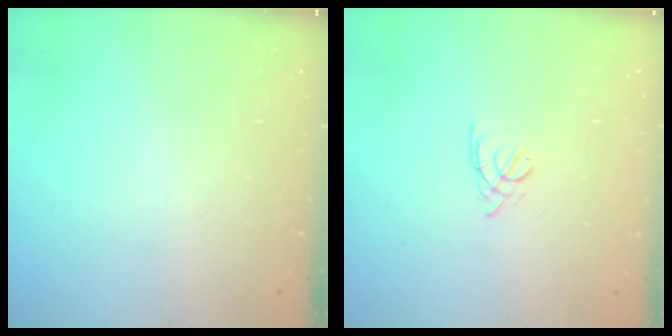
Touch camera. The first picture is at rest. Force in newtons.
{"total": 3.4, "press": 3.3, "slide": 0.6}